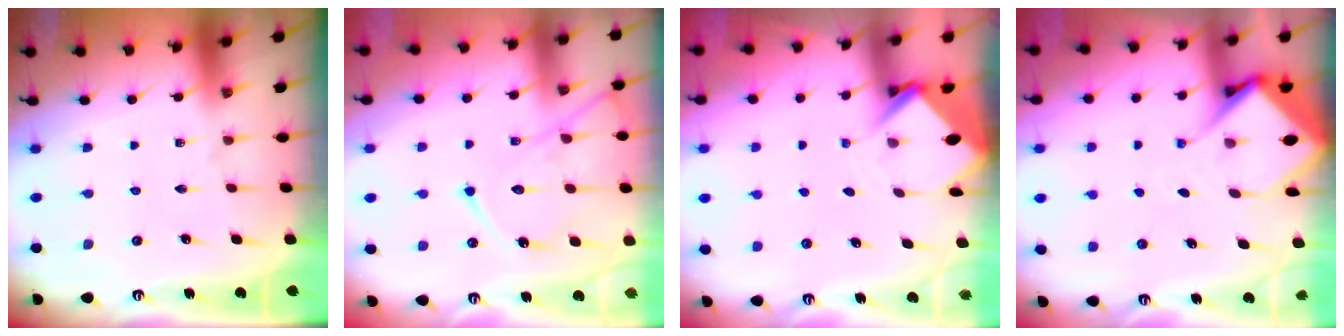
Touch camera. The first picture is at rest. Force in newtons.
{"total": 13.3, "press": 13.2, "slide": 1.2}
{"total": 3.8, "press": 3.8, "slide": 0.2}
{"total": 7.4, "press": 7.3, "slide": 0.8}